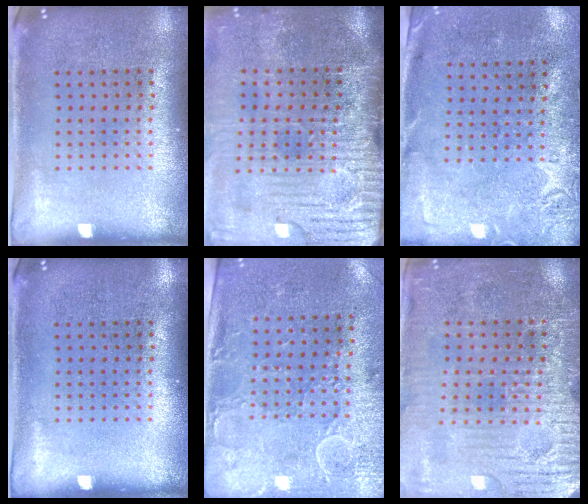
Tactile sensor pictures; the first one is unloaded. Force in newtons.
{"total": 4.8, "press": 4.0, "slide": 2.6}
{"total": 2.8, "press": 2.2, "slide": 1.8}
{"total": 0.0}
{"total": 3.0, "press": 2.4, "slide": 1.7}
{"total": 3.5, "press": 3.4, "slide": 0.8}